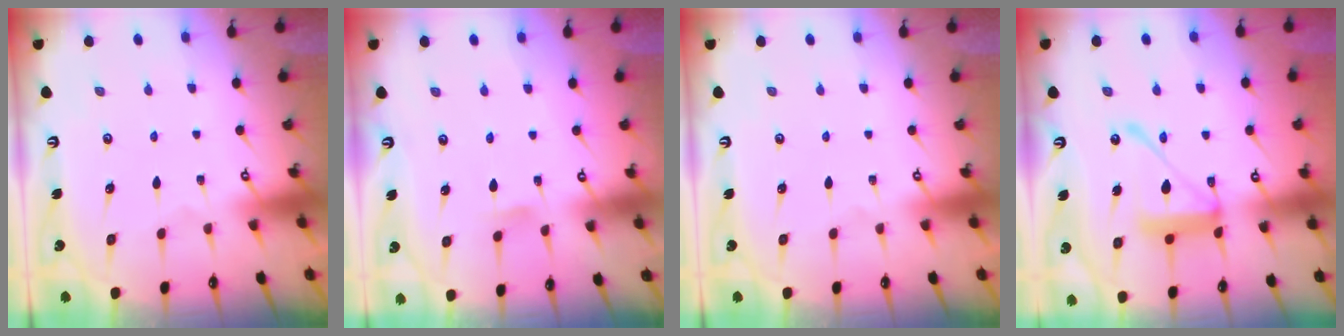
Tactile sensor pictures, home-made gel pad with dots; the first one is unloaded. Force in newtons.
{"total": 4.3, "press": 4.2, "slide": 0.6}
{"total": 0.0}
{"total": 15.8, "press": 15.7, "slide": 1.7}